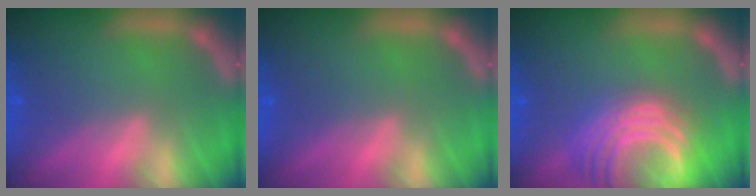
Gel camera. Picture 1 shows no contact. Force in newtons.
{"total": 0.0}
{"total": 10.0}